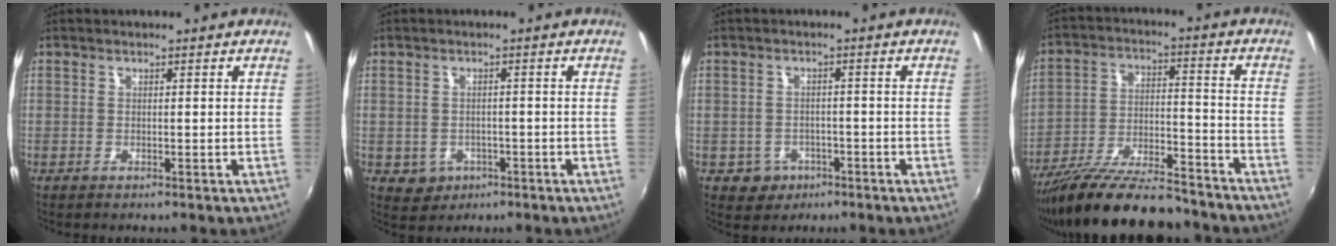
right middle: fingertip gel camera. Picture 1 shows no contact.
{"total": 4.2, "force": [-1.4, 3.8, 1.2], "torque": [-0.034, 0.001, -0.011]}
{"total": 5.0, "force": [-2.2, 4.3, 1.0], "torque": [-0.034, 0.005, -0.026]}
{"total": 19.4, "force": [-16.3, 4.7, 9.4], "torque": [-0.178, -0.028, -0.258]}